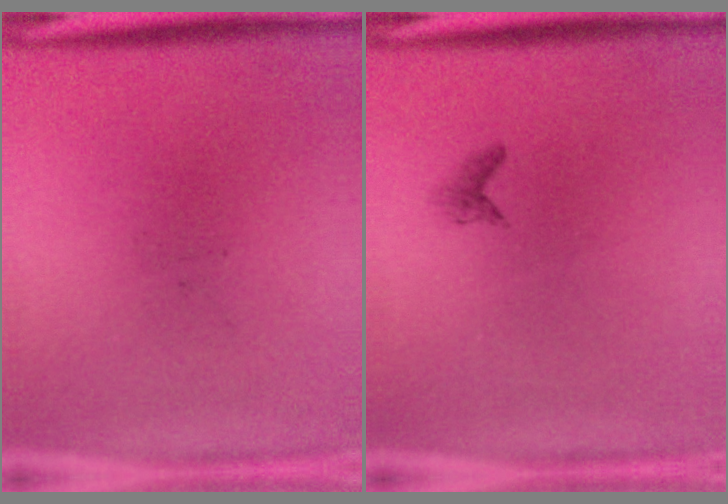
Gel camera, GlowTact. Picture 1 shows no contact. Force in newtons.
{"total": 0.7}